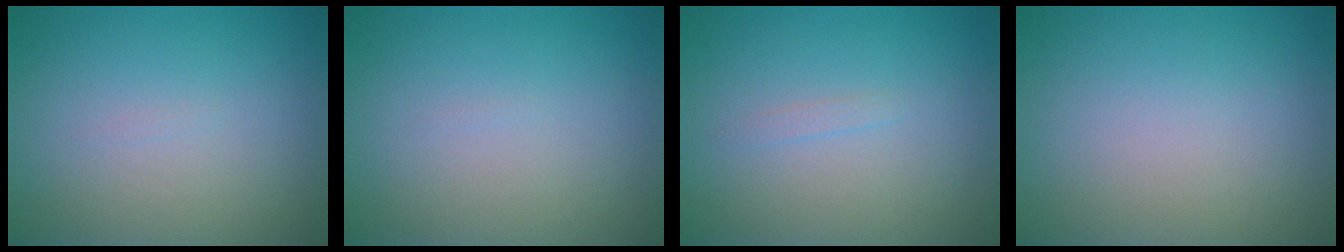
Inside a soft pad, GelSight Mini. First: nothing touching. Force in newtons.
{"total": 0.0}
{"total": 0.6, "press": 0.6, "slide": 0.1}
{"total": 0.0}